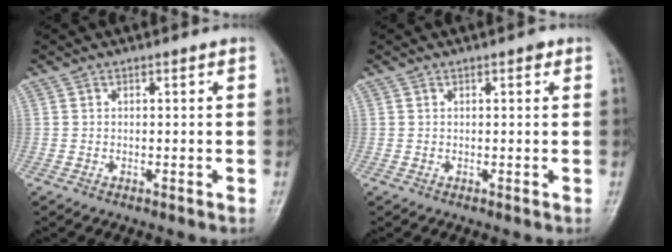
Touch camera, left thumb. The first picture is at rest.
{"total": 0.9, "force": [0.5, 0.4, 0.7], "torque": [-0.008, 0.001, 0.003]}